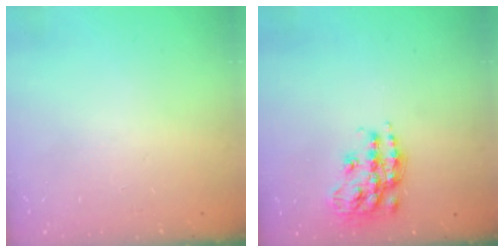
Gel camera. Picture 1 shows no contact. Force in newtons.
{"total": 14.9, "press": 14.8, "slide": 0.8}